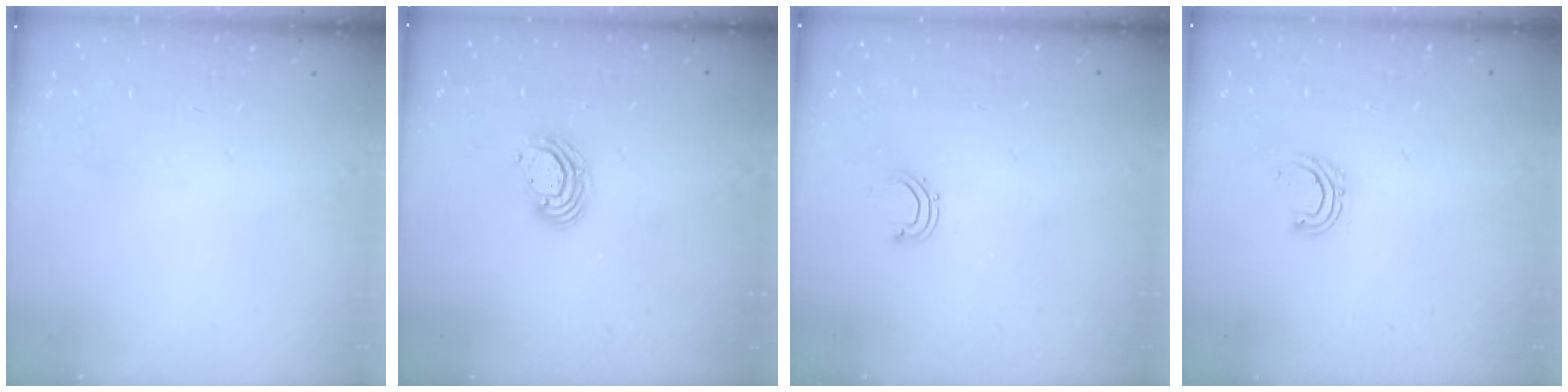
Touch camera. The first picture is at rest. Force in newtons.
{"total": 6.8, "press": 6.7, "slide": 0.8}
{"total": 3.9, "press": 3.8, "slide": 0.7}
{"total": 4.7, "press": 4.7, "slide": 0.8}